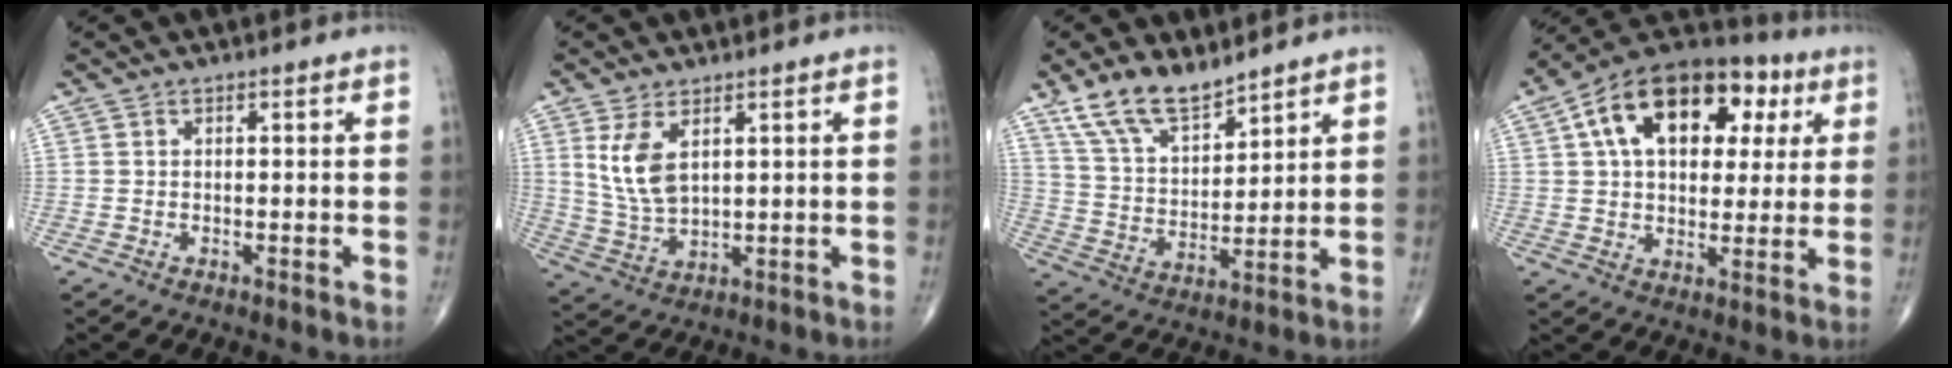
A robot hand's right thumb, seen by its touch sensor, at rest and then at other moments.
{"total": 7.8, "force": [3.0, 3.9, 6.1], "torque": [-0.115, -0.016, 0.071]}
{"total": 11.3, "force": [8.6, 4.5, 5.7], "torque": [-0.093, -0.045, 0.176]}
{"total": 21.7, "force": [7.2, 13.2, 15.7], "torque": [-0.219, 0.020, 0.105]}